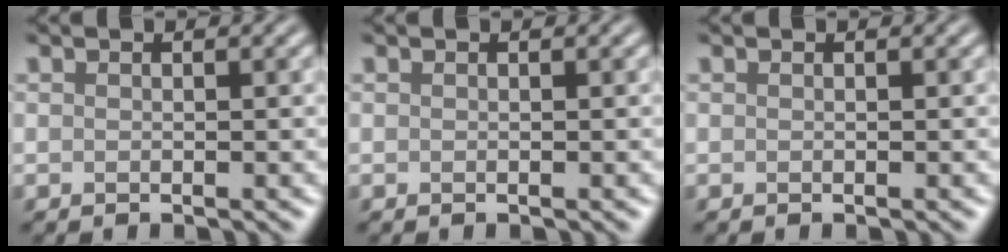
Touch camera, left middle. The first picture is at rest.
{"total": 0.0}
{"total": 0.0}